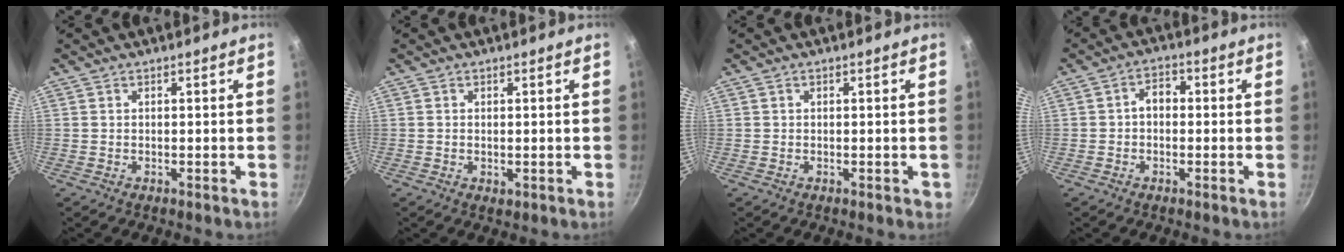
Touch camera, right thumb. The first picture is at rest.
{"total": 0.9, "force": [0.1, 0.6, 0.7], "torque": [-0.009, -0.002, 0.001]}
{"total": 1.3, "force": [-0.2, 1.0, 0.9], "torque": [-0.002, 0.003, -0.001]}
{"total": 3.5, "force": [-0.3, 2.6, 2.3], "torque": [-0.024, 0.014, -0.013]}